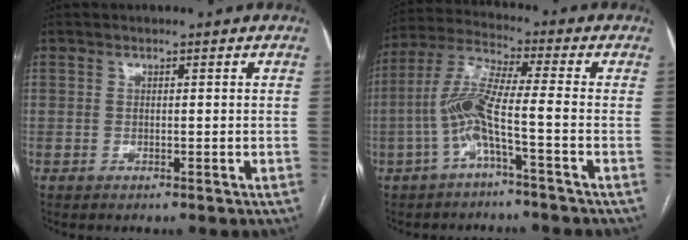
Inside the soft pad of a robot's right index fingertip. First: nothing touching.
{"total": 8.4, "force": [-2.7, 0.1, 8.0], "torque": [-0.173, 0.018, -0.060]}